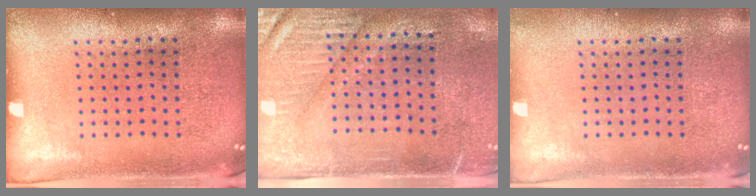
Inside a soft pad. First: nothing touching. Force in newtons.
{"total": 3.1, "press": 2.7, "slide": 1.5}
{"total": 0.5, "press": 0.5, "slide": 0.2}